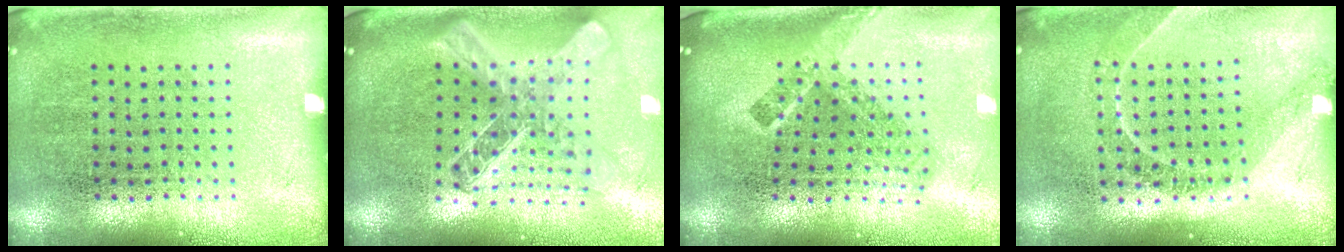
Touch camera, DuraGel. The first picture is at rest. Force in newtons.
{"total": 2.6, "press": 2.0, "slide": 1.6}
{"total": 2.3, "press": 1.5, "slide": 1.7}
{"total": 1.2, "press": 1.1, "slide": 0.5}